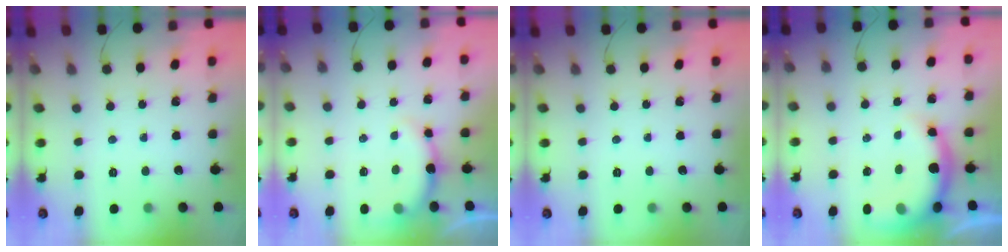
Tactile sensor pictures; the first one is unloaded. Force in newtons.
{"total": 5.6, "press": 5.6, "slide": 0.8}
{"total": 0.0}
{"total": 9.3, "press": 9.1, "slide": 1.5}